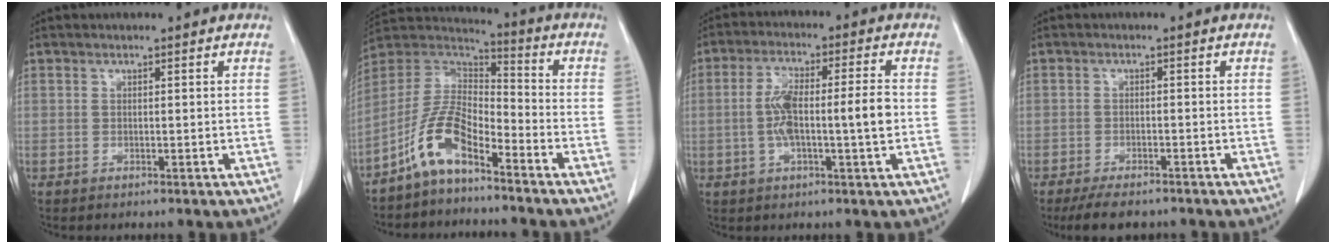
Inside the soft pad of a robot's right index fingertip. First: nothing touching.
{"total": 9.8, "force": [-6.3, 3.2, 6.7], "torque": [-0.154, 0.019, -0.127]}
{"total": 9.0, "force": [-0.6, 1.2, 8.9], "torque": [-0.165, 0.018, -0.011]}
{"total": 5.5, "force": [-4.5, 2.1, 2.3], "torque": [-0.036, -0.006, -0.069]}